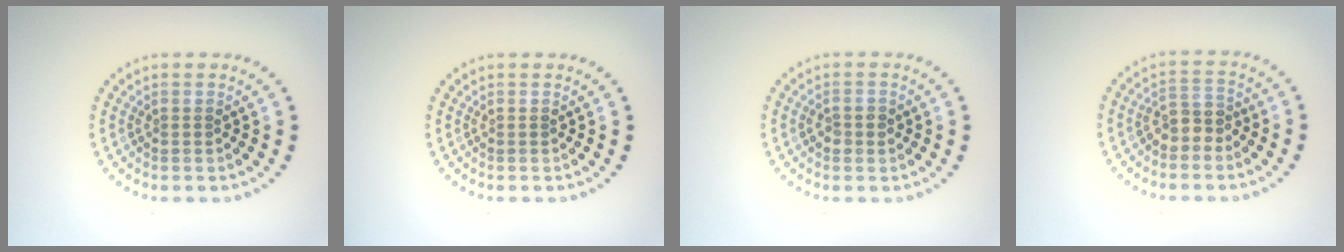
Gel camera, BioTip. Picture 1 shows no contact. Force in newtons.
{"total": 0.0}
{"total": 1.4, "press": 1.4, "slide": 0.3}
{"total": 1.9, "press": 1.6, "slide": 1.0}